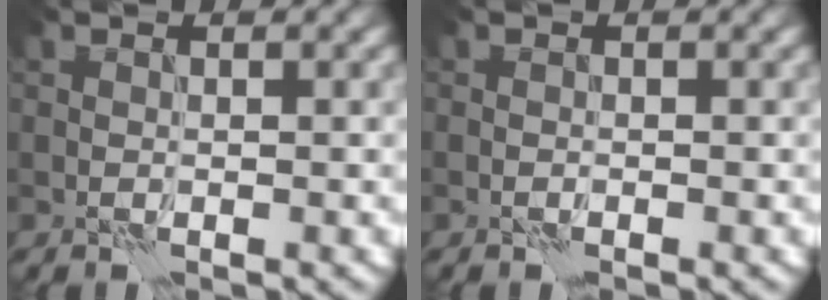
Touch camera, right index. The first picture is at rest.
{"total": 0.0}